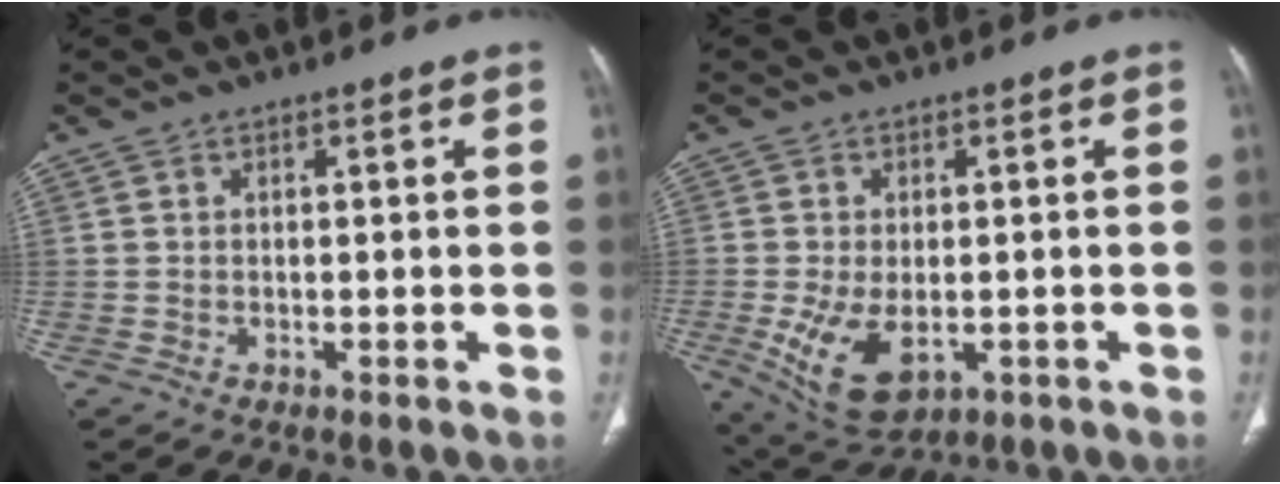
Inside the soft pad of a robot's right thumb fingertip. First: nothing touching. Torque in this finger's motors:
{"motor_torque": [-0.36, 0.57, 0.51, 0.53, 0.32]}